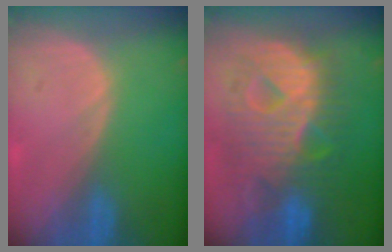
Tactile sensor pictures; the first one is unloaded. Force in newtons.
{"total": 12.4, "press": 12.4, "slide": 1.4}